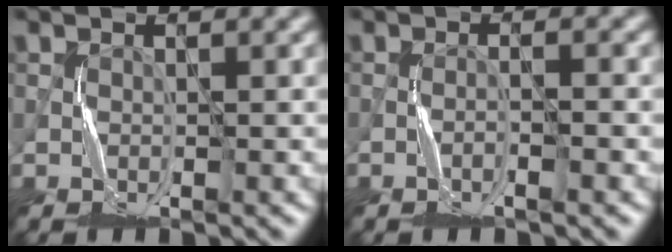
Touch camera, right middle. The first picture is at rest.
{"total": 1.4, "force": [-1.0, -0.2, 1.0], "torque": [-0.018, 0.008, -0.019]}